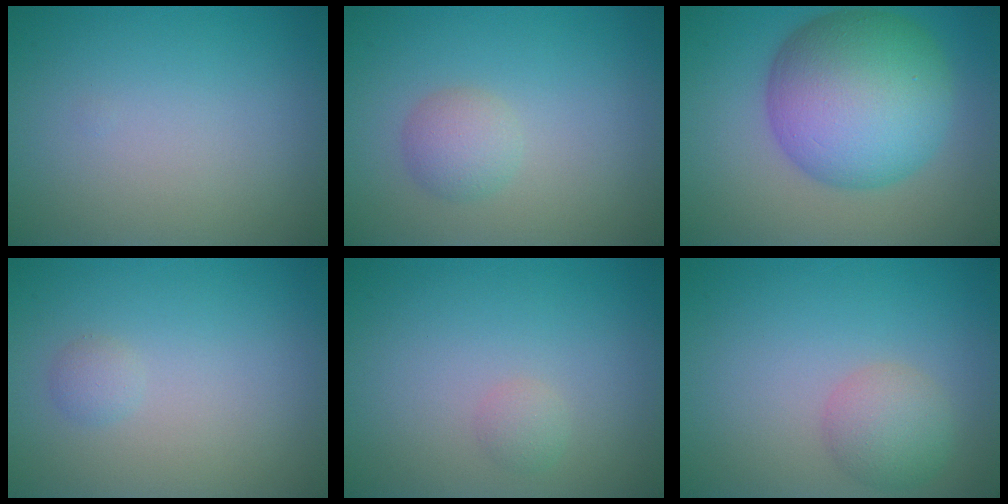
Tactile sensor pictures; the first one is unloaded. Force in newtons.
{"total": 2.0, "press": 2.0, "slide": 0.1}
{"total": 11.7, "press": 11.7, "slide": 0.1}
{"total": 0.8, "press": 0.8, "slide": 0.1}
{"total": 1.0, "press": 1.0, "slide": 0.1}
{"total": 2.9, "press": 2.9, "slide": 0.2}